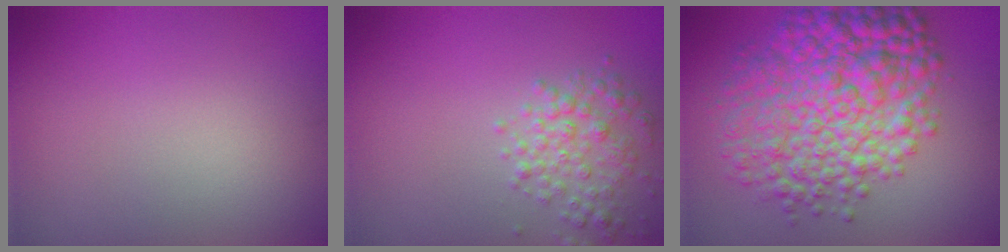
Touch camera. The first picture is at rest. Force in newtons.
{"total": 2.8, "press": 2.8, "slide": 0.1}
{"total": 10.1, "press": 10.1, "slide": 0.1}